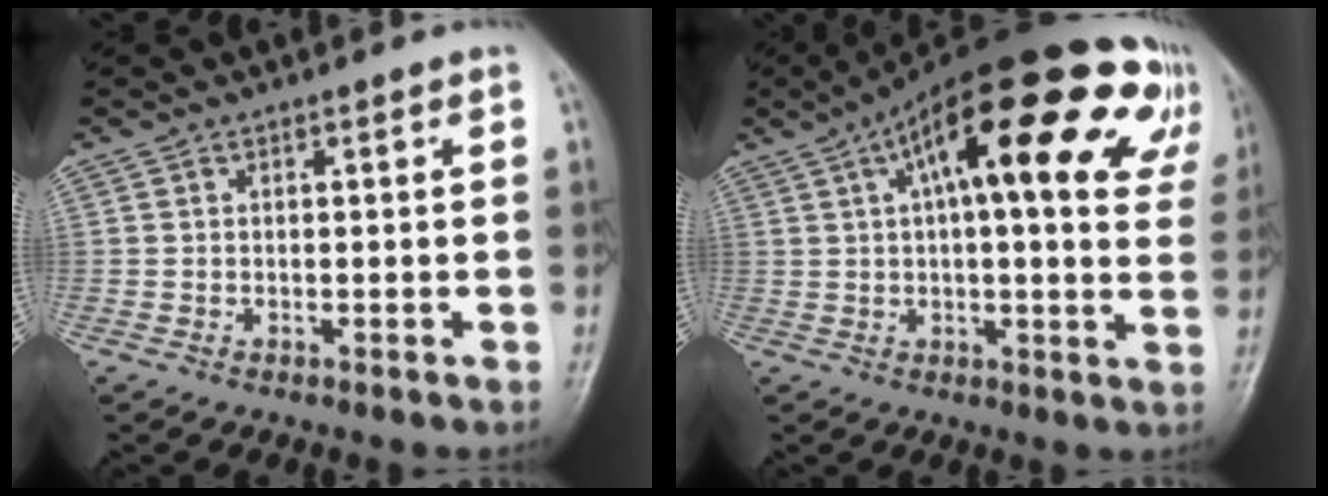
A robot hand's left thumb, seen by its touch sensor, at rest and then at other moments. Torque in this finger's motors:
{"motor_torque": [2.53, 2.48, 2.12, -0.65, 0.41]}